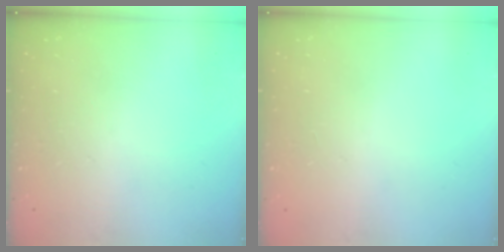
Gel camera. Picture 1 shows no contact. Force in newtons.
{"total": 1.0, "press": 0.8, "slide": 0.6}